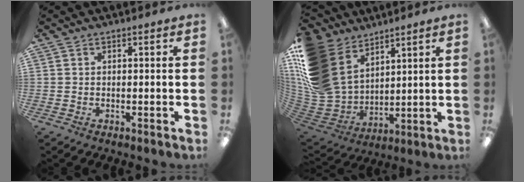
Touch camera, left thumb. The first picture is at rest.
{"total": 22.3, "force": [9.6, 16.1, 12.0], "torque": [-0.276, -0.057, 0.184]}